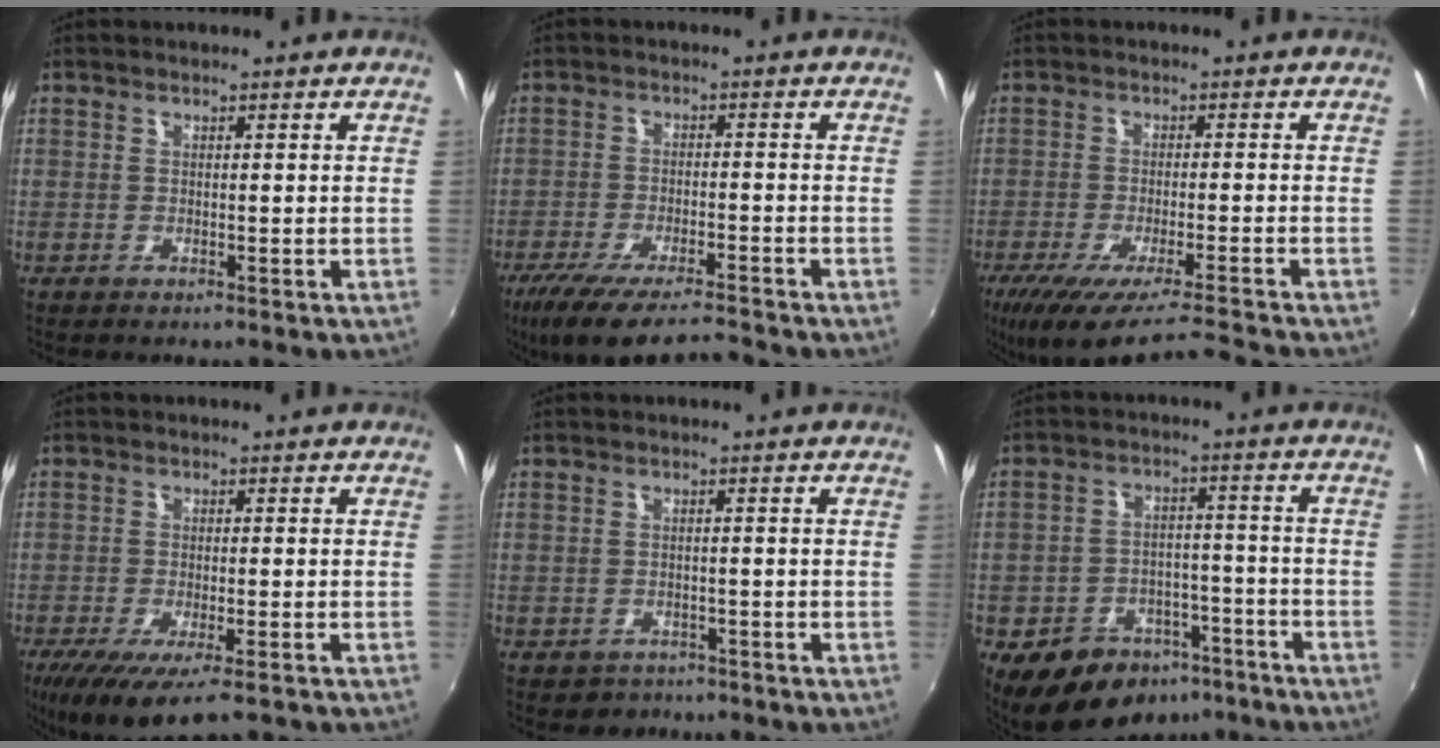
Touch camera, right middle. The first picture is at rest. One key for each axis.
{"total": 12.2, "fx": -10.3, "fy": 1.8, "fz": 6.3, "tx": -0.141, "ty": -0.031, "tz": -0.179}
{"total": 12.7, "fx": -10.8, "fy": -0.6, "fz": 6.6, "tx": -0.125, "ty": -0.036, "tz": -0.184}
{"total": 10.7, "fx": -6.9, "fy": 2.7, "fz": 7.6, "tx": -0.152, "ty": -0.040, "tz": -0.113}
{"total": 2.8, "fx": -1.8, "fy": 2.1, "fz": 0.3, "tx": -0.013, "ty": -0.004, "tz": -0.025}
{"total": 14.5, "fx": -9.4, "fy": 9.5, "fz": 5.8, "tx": -0.133, "ty": 0.016, "tz": -0.119}